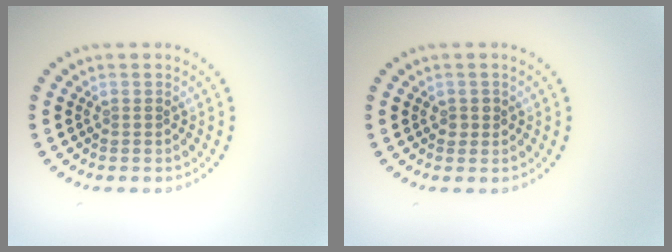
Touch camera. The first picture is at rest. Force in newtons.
{"total": 0.8, "press": 0.8, "slide": 0.2}